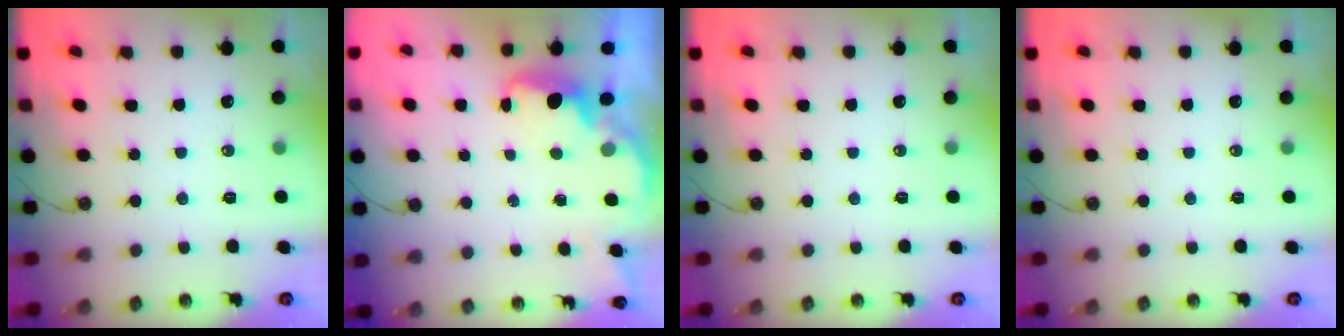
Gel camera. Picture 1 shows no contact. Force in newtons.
{"total": 1.7, "press": 1.6, "slide": 0.6}
{"total": 0.0}
{"total": 0.0}